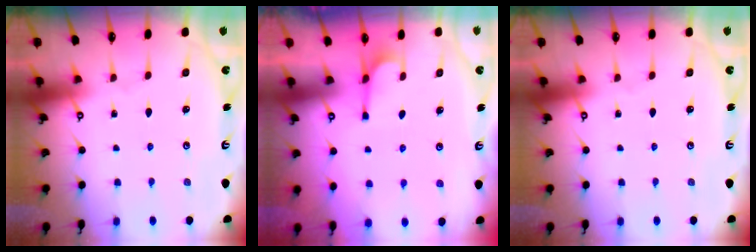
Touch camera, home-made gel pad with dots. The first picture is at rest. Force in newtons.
{"total": 1.2, "press": 0.4, "slide": 1.1}
{"total": 0.0}